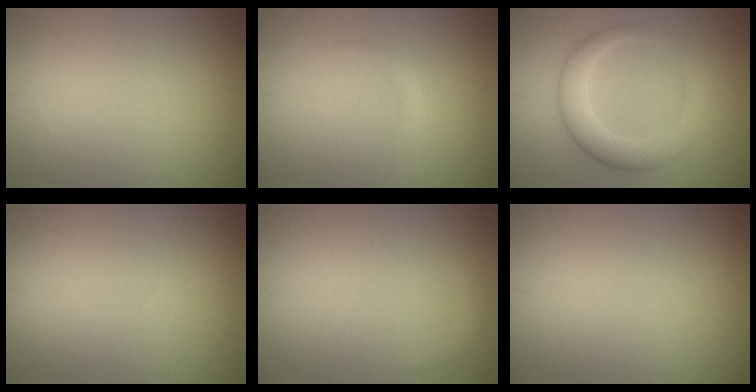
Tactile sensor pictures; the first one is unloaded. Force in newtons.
{"total": 0.8, "press": 0.8, "slide": 0.0}
{"total": 4.3, "press": 4.3, "slide": 0.1}
{"total": 0.0}
{"total": 0.7, "press": 0.7, "slide": 0.1}
{"total": 0.0}